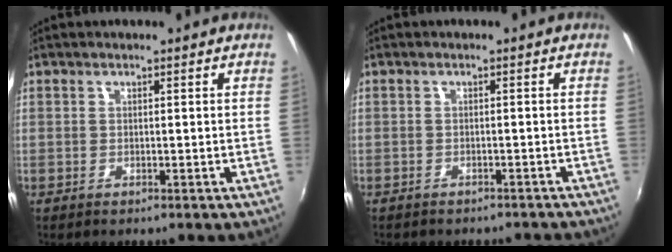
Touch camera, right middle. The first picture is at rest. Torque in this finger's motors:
{"motor_torque": [0.95, -1.19, 0.49, 0.06]}